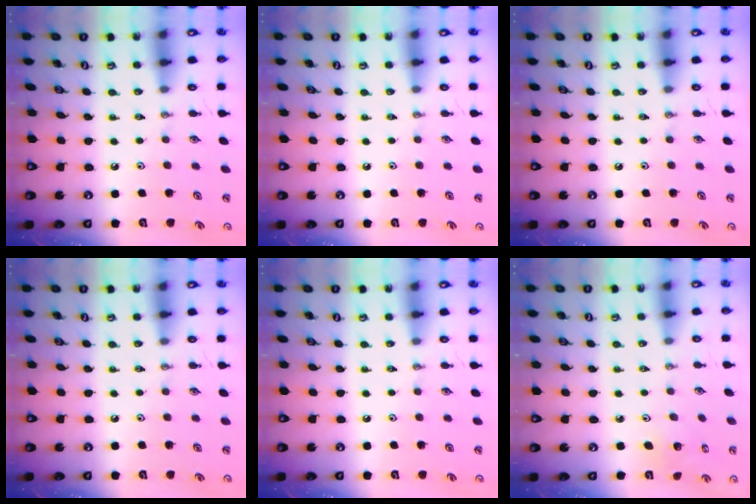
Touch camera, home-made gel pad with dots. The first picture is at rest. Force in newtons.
{"total": 0.0}
{"total": 0.0}
{"total": 0.0}
{"total": 0.0}
{"total": 3.1, "press": 3.1, "slide": 0.3}